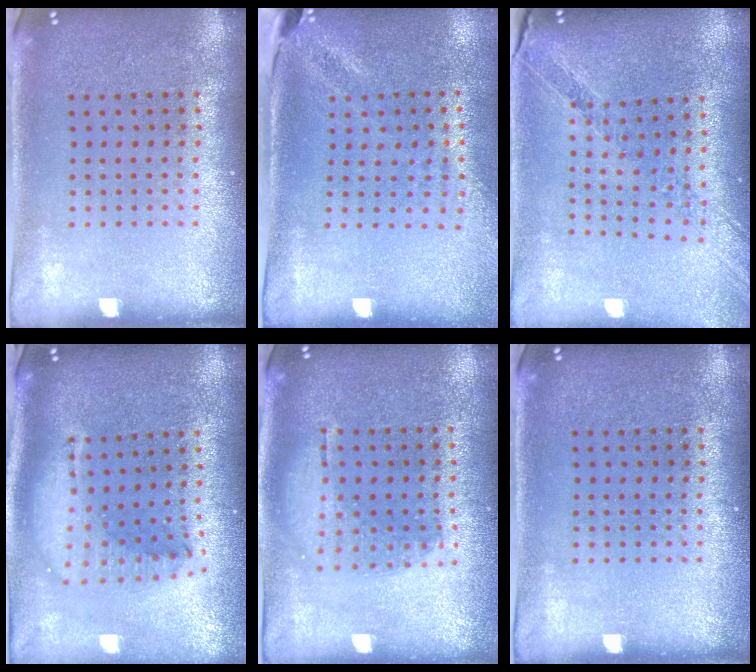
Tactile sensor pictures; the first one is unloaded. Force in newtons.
{"total": 2.0, "press": 1.6, "slide": 1.2}
{"total": 1.1, "press": 1.1, "slide": 0.1}
{"total": 1.8, "press": 1.5, "slide": 1.0}
{"total": 1.1, "press": 1.0, "slide": 0.6}
{"total": 0.0}